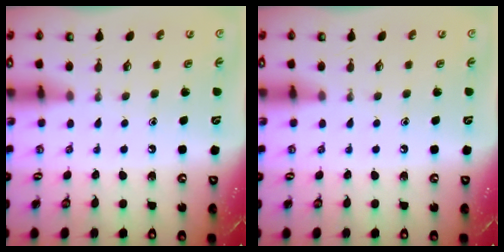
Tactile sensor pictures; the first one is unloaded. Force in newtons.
{"total": 0.0}